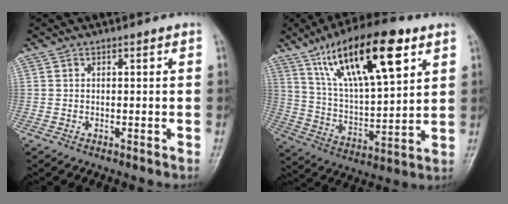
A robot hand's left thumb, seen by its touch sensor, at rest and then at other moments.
{"total": 21.8, "force": [11.1, 7.3, 17.2], "torque": [-0.271, -0.028, 0.199]}